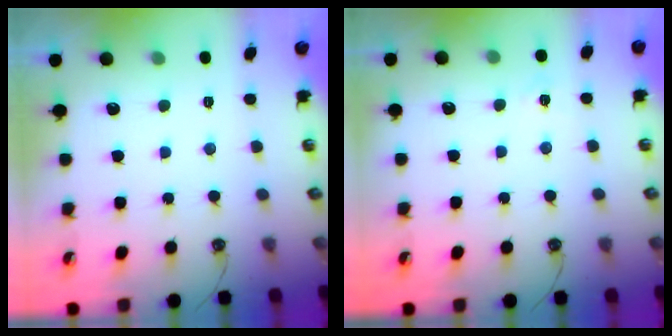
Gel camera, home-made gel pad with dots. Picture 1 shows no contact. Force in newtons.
{"total": 5.1, "press": 5.1, "slide": 0.4}